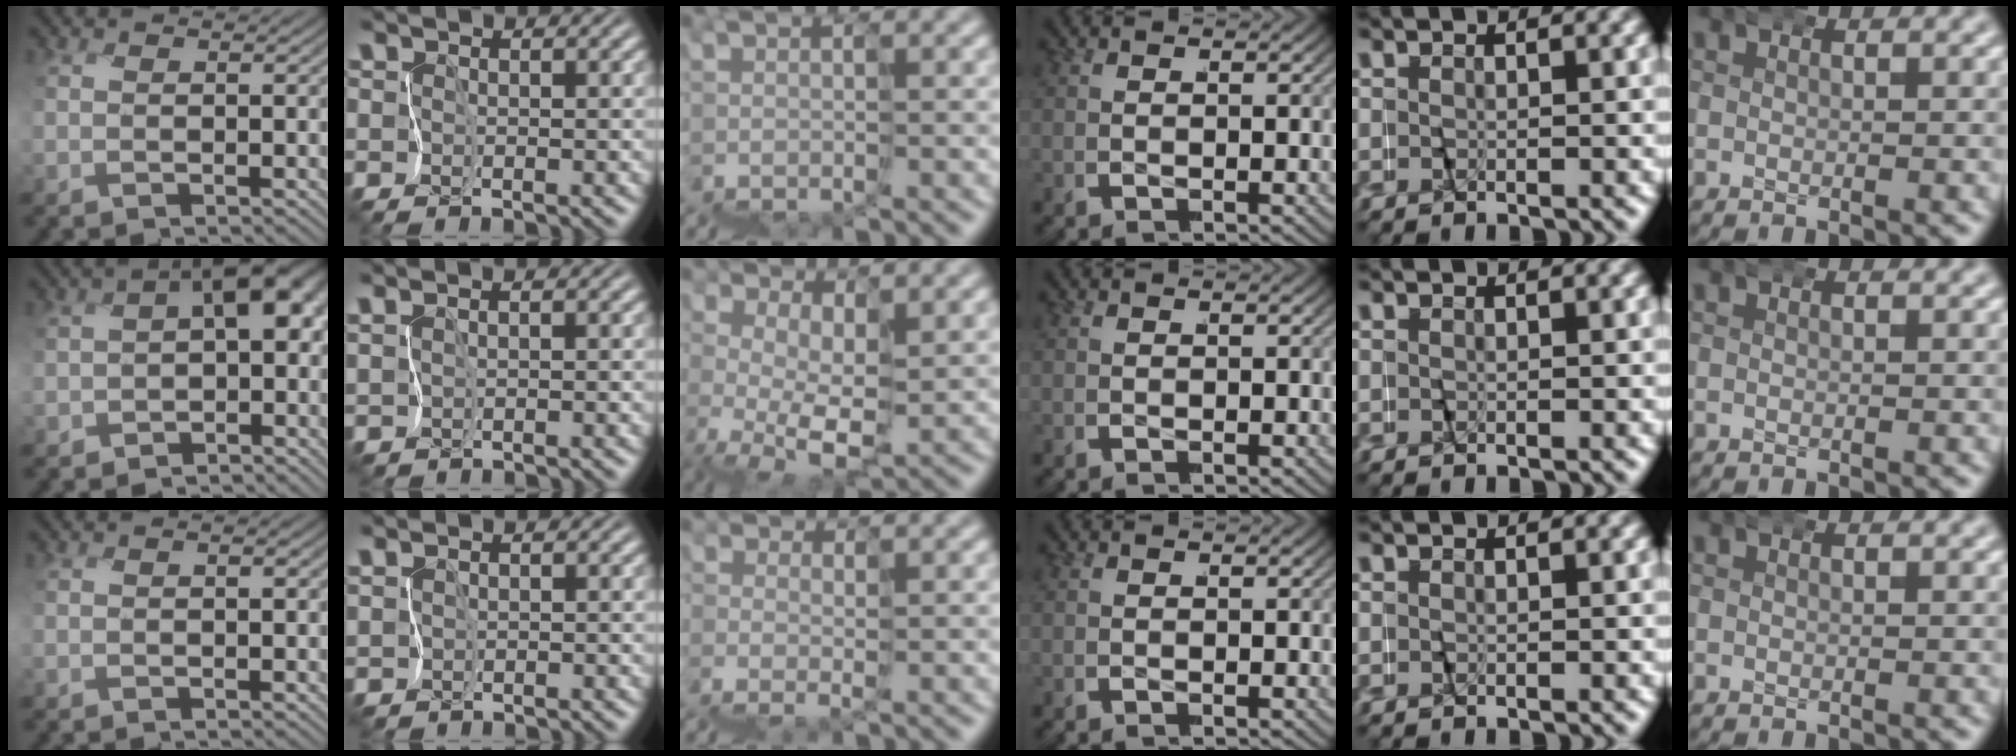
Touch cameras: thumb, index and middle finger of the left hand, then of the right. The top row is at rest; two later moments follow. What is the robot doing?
{"motion": "wrap", "object": "napkin"}